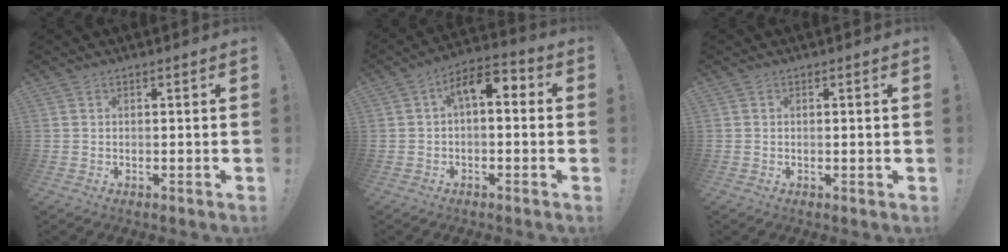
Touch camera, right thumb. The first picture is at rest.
{"total": 8.4, "force": [1.3, 4.1, 7.3], "torque": [-0.107, 0.001, 0.023]}
{"total": 0.6, "force": [0.2, 0.0, 0.5], "torque": [-0.002, -0.004, 0.003]}